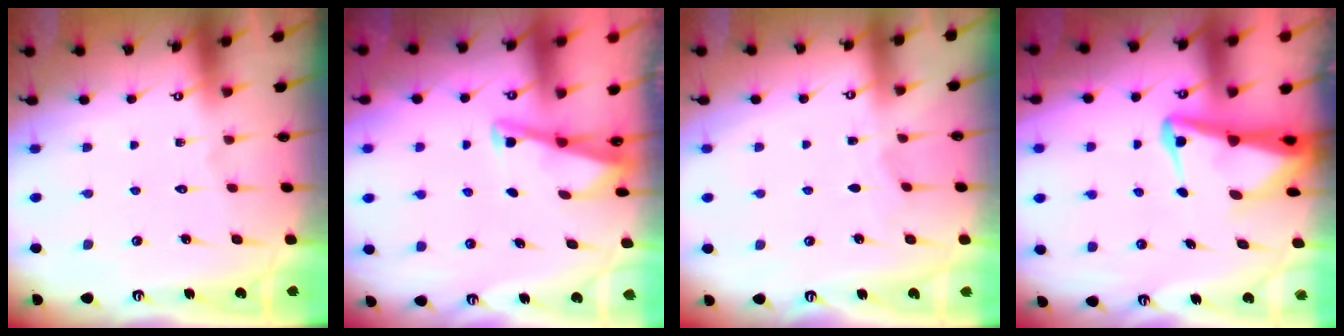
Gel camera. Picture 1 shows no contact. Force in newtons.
{"total": 2.8, "press": 2.8, "slide": 0.3}
{"total": 2.8, "press": 2.8, "slide": 0.4}
{"total": 5.3, "press": 5.2, "slide": 0.9}